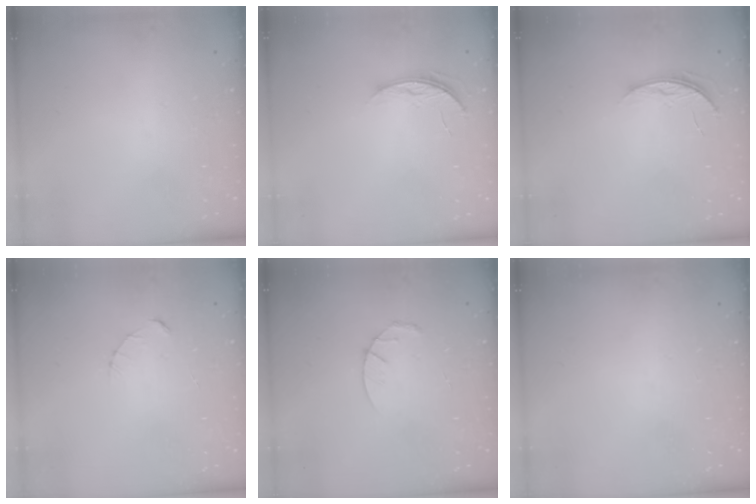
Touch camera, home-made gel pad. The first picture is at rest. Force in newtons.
{"total": 3.9, "press": 3.9, "slide": 0.4}
{"total": 3.9, "press": 3.9, "slide": 0.4}
{"total": 2.3, "press": 2.3, "slide": 0.3}
{"total": 3.9, "press": 3.9, "slide": 0.5}
{"total": 0.0}